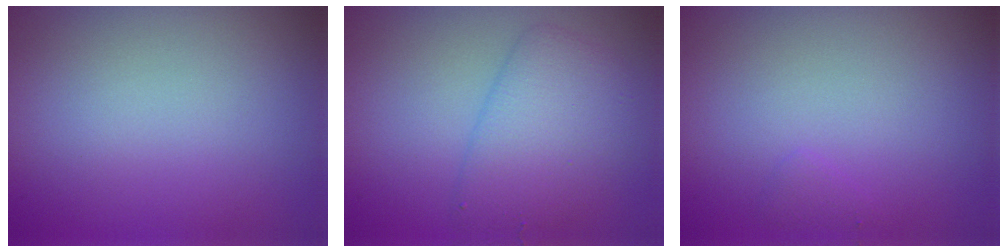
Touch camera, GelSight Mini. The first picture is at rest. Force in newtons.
{"total": 4.4, "press": 4.4, "slide": 0.0}
{"total": 0.6, "press": 0.6, "slide": 0.0}